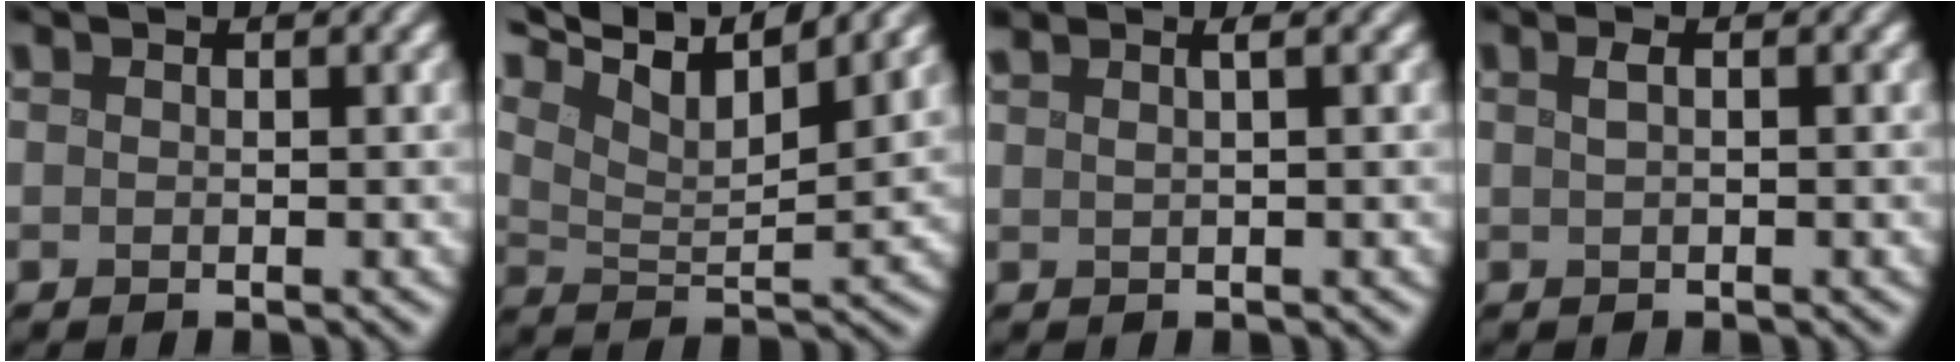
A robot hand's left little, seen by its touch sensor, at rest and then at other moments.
{"total": 9.2, "force": [7.2, 2.1, 5.3], "torque": [-0.106, 0.009, 0.114]}
{"total": 2.5, "force": [1.5, 0.7, 1.8], "torque": [-0.019, 0.006, 0.009]}
{"total": 1.1, "force": [0.4, 0.4, 1.0], "torque": [-0.021, 0.007, 0.006]}